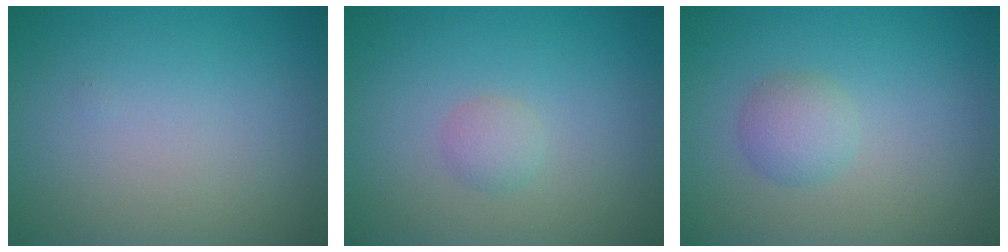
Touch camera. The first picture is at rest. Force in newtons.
{"total": 1.2, "press": 1.2, "slide": 0.0}
{"total": 2.0, "press": 2.0, "slide": 0.0}